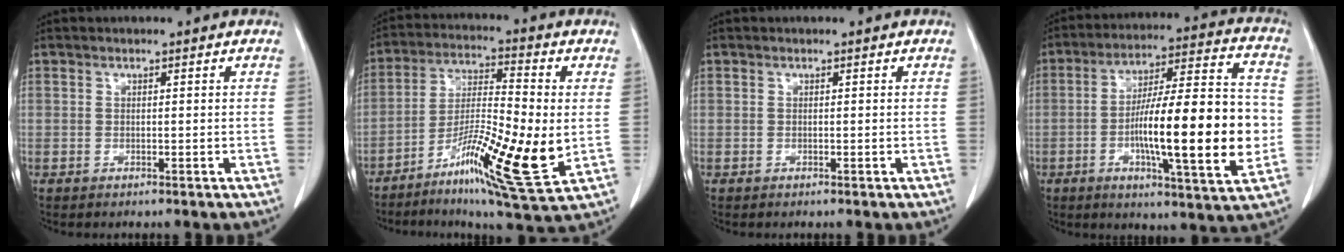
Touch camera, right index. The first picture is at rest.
{"total": 15.6, "force": [-4.0, 1.8, 15.0], "torque": [-0.277, -0.018, -0.066]}
{"total": 0.0}
{"total": 20.5, "force": [-3.2, 2.5, 20.1], "torque": [-0.310, 0.009, -0.048]}